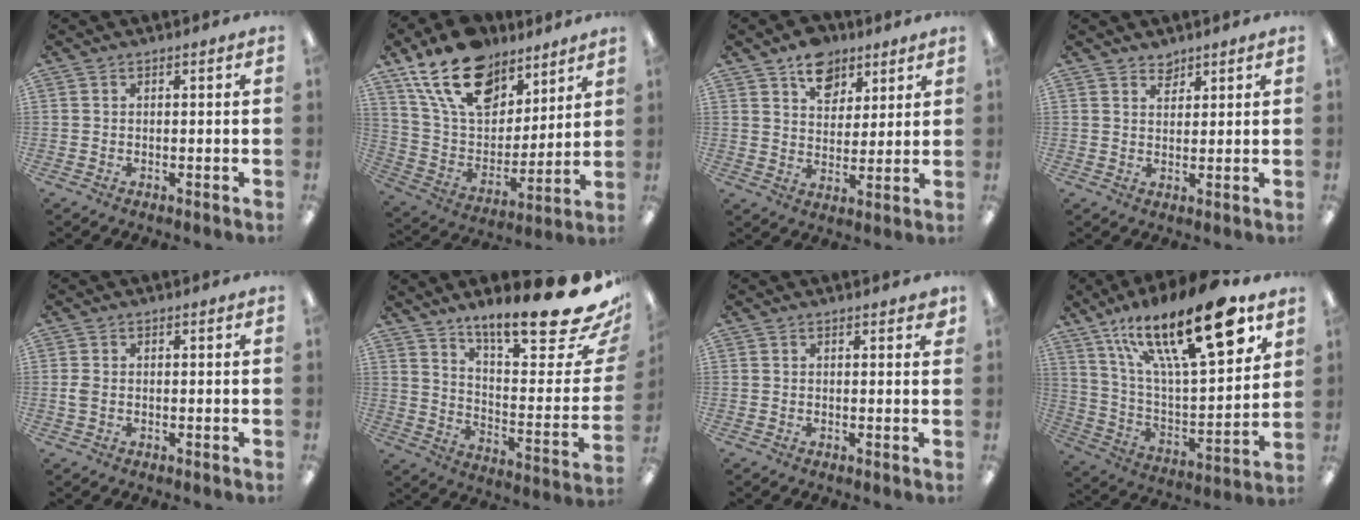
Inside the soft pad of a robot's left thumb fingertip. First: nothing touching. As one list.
[{"total": 19.9, "force": [13.2, 11.1, 9.9], "torque": [-0.189, -0.060, 0.242]}, {"total": 10.0, "force": [6.5, 6.6, 3.8], "torque": [-0.034, -0.036, 0.113]}, {"total": 2.7, "force": [2.4, 1.1, 0.3], "torque": [0.008, -0.017, 0.043]}, {"total": 2.1, "force": [-0.1, 1.3, 1.6], "torque": [-0.031, 0.005, -0.003]}, {"total": 20.5, "force": [15.8, 3.8, 12.5], "torque": [-0.172, -0.124, 0.253]}, {"total": 1.8, "force": [1.1, 0.7, 1.3], "torque": [-0.003, -0.008, 0.013]}, {"total": 25.9, "force": [15.2, 8.6, 19.1], "torque": [-0.303, -0.091, 0.252]}]